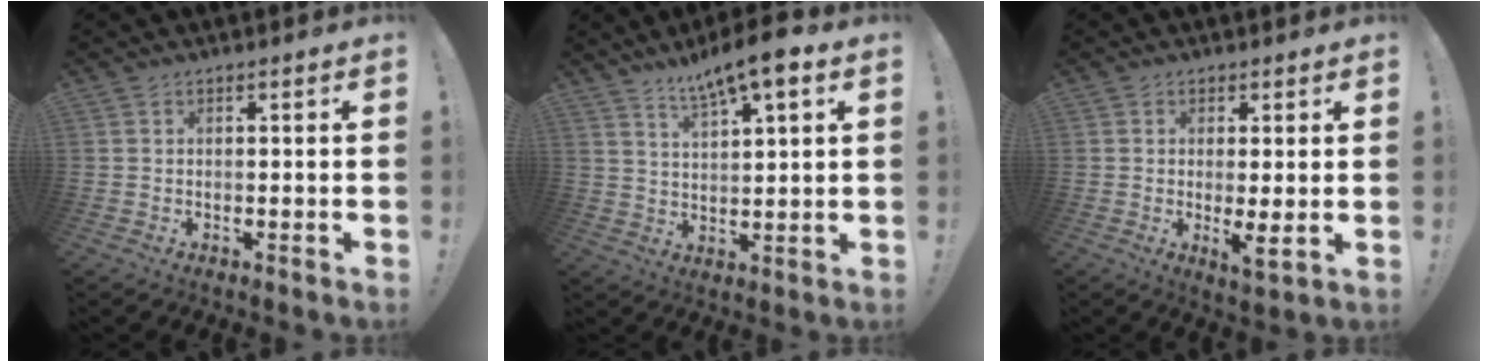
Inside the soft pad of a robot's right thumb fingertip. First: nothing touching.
{"total": 9.3, "force": [6.5, 1.4, 6.5], "torque": [-0.110, -0.037, 0.111]}
{"total": 4.8, "force": [-0.1, 0.9, 4.7], "torque": [-0.066, -0.020, 0.002]}